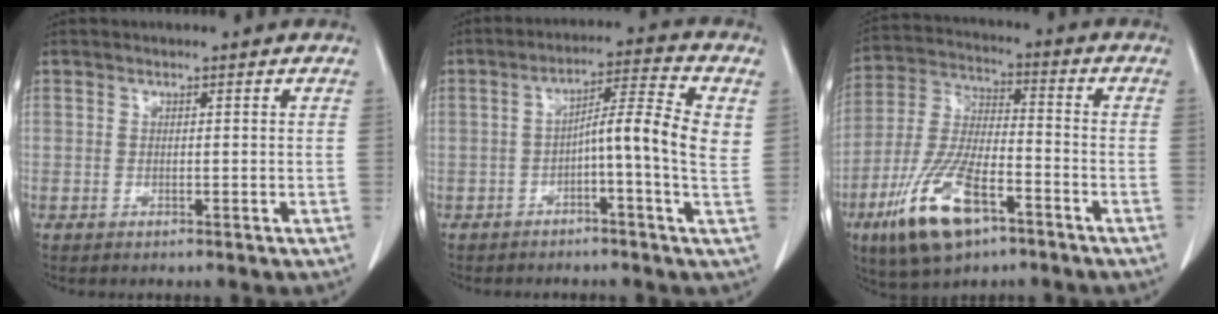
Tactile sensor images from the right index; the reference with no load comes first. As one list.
[{"total": 8.9, "force": [0.3, 0.1, 8.9], "torque": [-0.133, 0.028, 0.000]}, {"total": 14.7, "force": [-7.8, 5.0, 11.4], "torque": [-0.247, -0.010, -0.138]}]